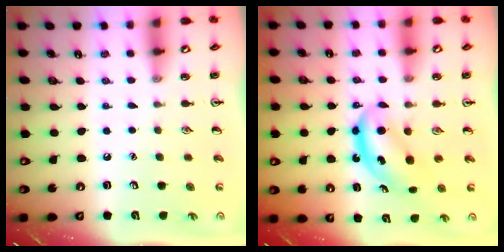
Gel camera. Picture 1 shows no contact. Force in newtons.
{"total": 5.9, "press": 5.8, "slide": 1.3}